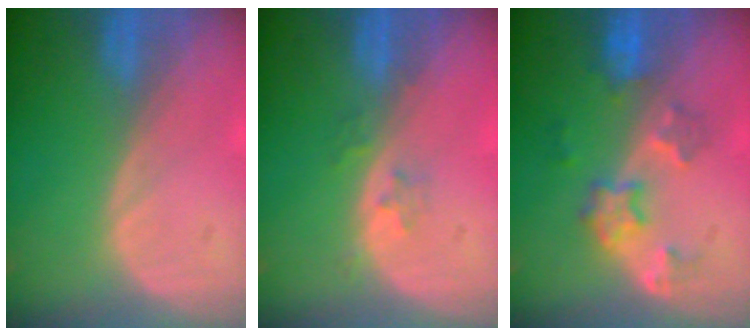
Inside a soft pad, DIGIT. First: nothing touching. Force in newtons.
{"total": 2.1, "press": 1.8, "slide": 1.2}
{"total": 6.0, "press": 5.5, "slide": 2.4}